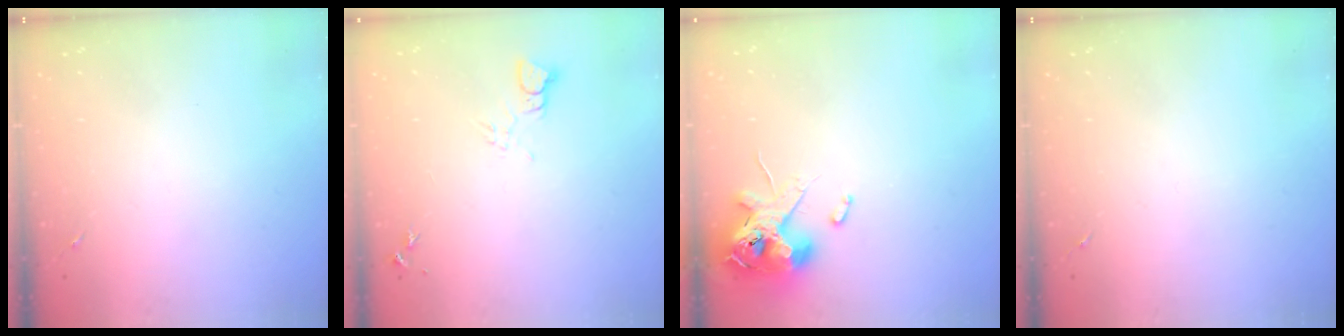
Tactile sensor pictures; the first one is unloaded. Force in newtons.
{"total": 4.4, "press": 4.4, "slide": 0.4}
{"total": 12.2, "press": 12.1, "slide": 2.0}
{"total": 0.0}